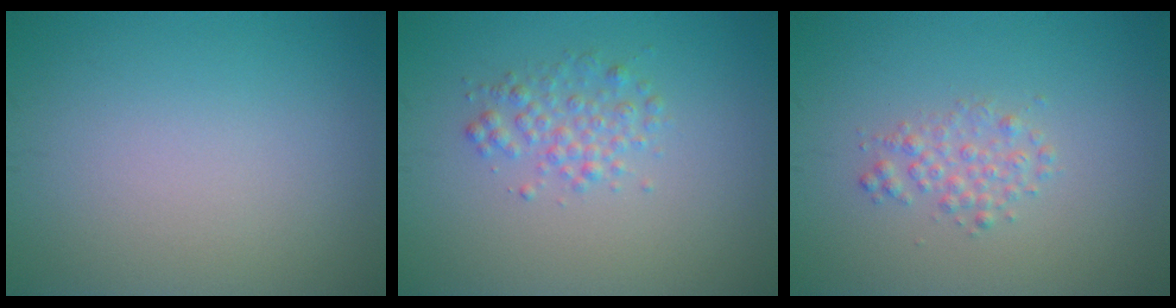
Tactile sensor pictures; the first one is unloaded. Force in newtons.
{"total": 2.0, "press": 2.0, "slide": 0.0}
{"total": 1.7, "press": 1.7, "slide": 0.0}